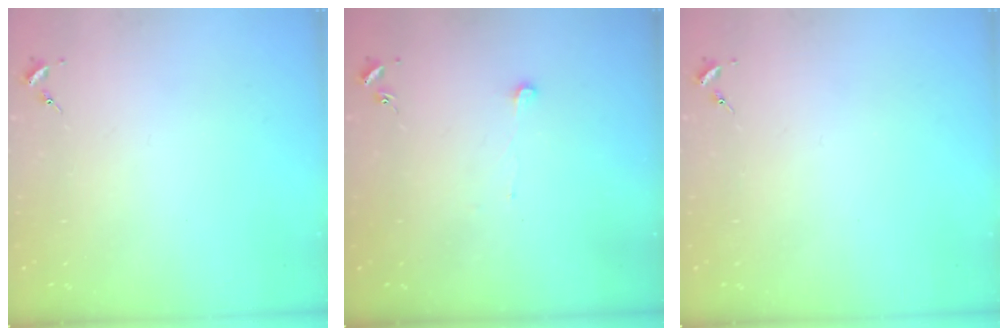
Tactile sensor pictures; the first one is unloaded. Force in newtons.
{"total": 3.8, "press": 3.7, "slide": 0.3}
{"total": 0.0}